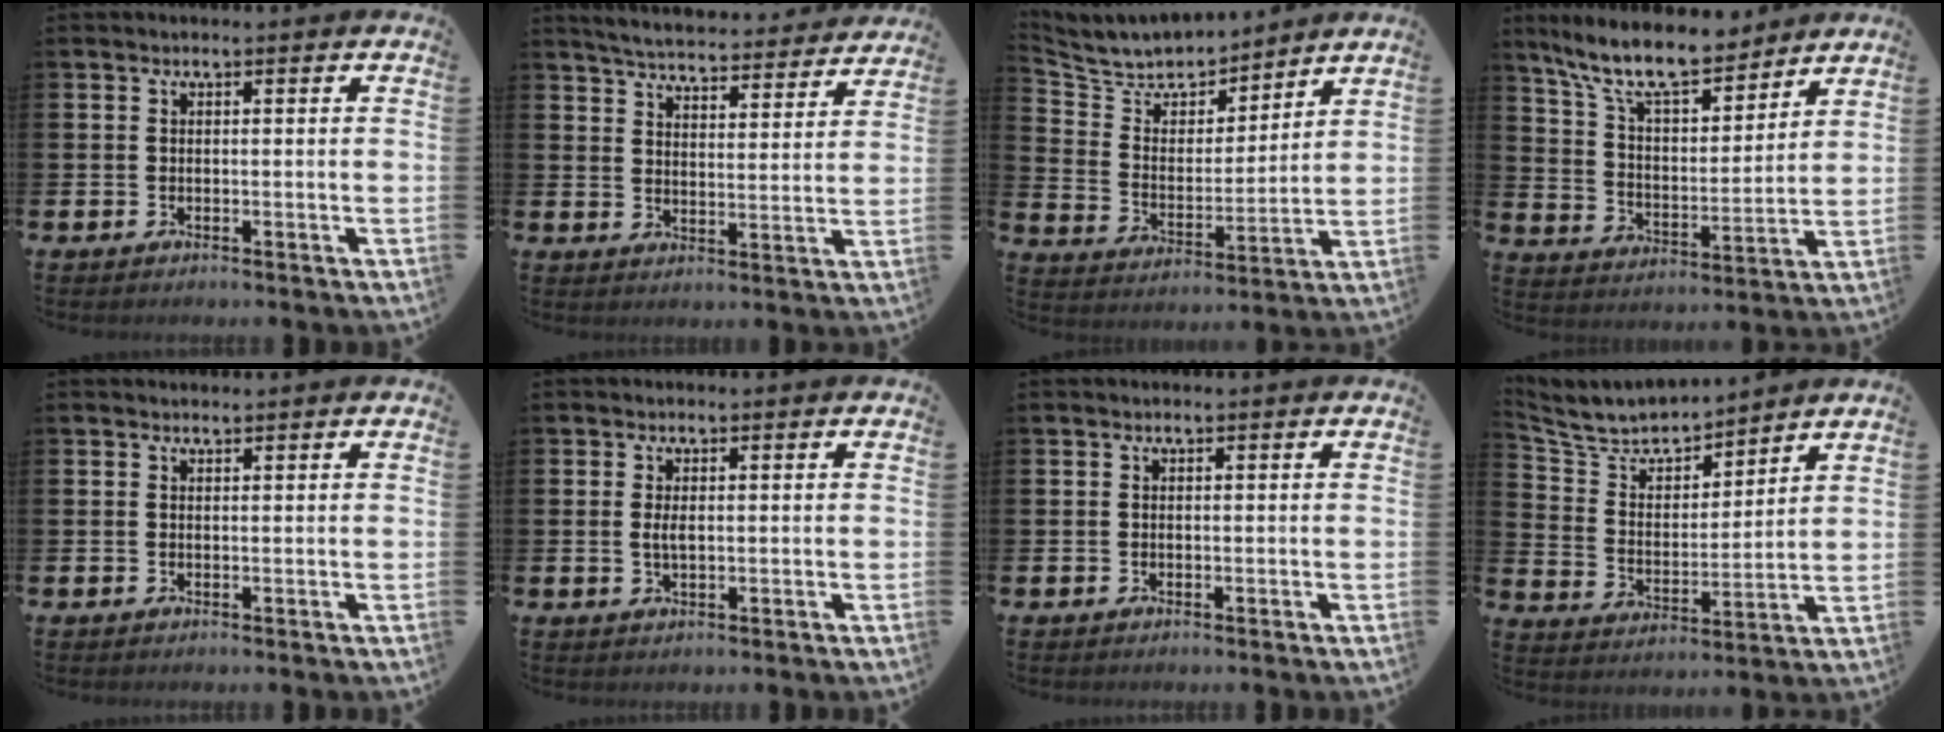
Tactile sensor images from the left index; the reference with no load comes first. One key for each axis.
{"total": 5.4, "fx": 5.3, "fy": 0.4, "fz": 0.6, "tx": -0.027, "ty": -0.042, "tz": 0.091}
{"total": 7.0, "fx": 6.8, "fy": 1.8, "fz": 0.6, "tx": -0.055, "ty": -0.054, "tz": 0.119}
{"total": 10.9, "fx": 9.5, "fy": 2.8, "fz": 4.5, "tx": -0.119, "ty": -0.053, "tz": 0.169}
{"total": 0.6, "fx": 0.6, "fy": 0.1, "fz": -0.1, "tx": 0.014, "ty": -0.005, "tz": 0.009}
{"total": 1.7, "fx": 0.2, "fy": 0.7, "fz": 1.5, "tx": -0.027, "ty": 0.001, "tz": 0.001}
{"total": 0.6, "fx": -0.1, "fy": 0.5, "fz": 0.2, "tx": 0.001, "ty": 0.001, "tz": -0.005}
{"total": 7.0, "fx": 6.6, "fy": 1.6, "fz": 1.3, "tx": -0.064, "ty": -0.048, "tz": 0.117}